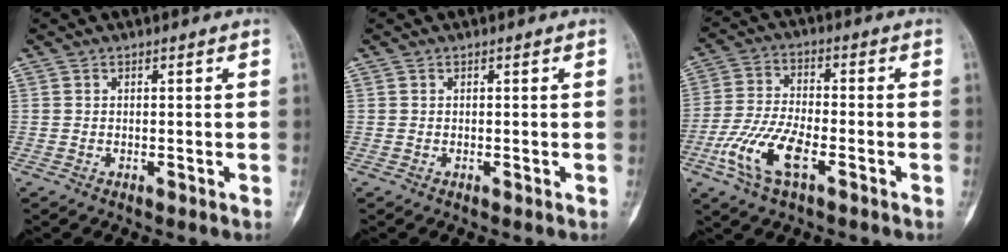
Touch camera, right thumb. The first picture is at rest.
{"total": 0.0}
{"total": 11.0, "force": [-4.6, 4.5, 9.0], "torque": [-0.199, 0.015, -0.090]}